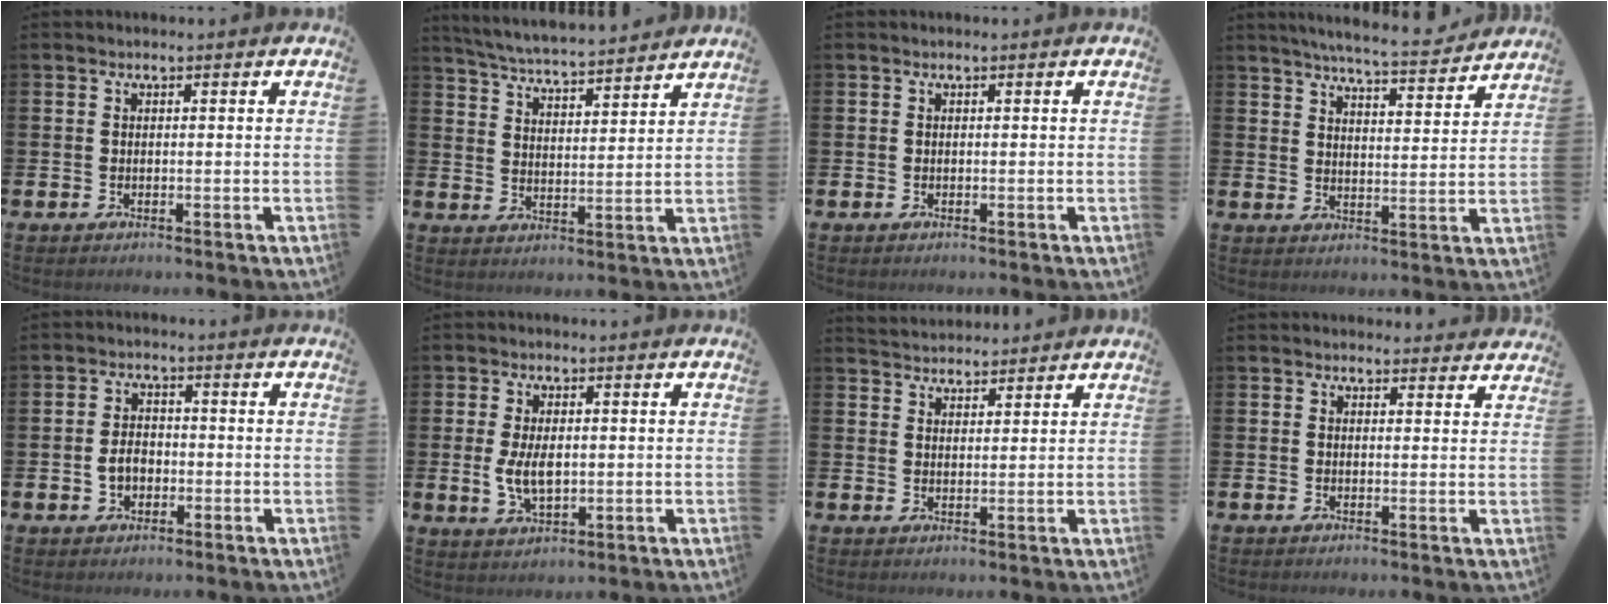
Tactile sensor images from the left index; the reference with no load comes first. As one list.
[{"total": 5.6, "force": [5.5, 0.0, 0.7], "torque": [-0.039, -0.040, 0.097]}, {"total": 0.0}, {"total": 6.4, "force": [6.2, 0.0, 1.6], "torque": [-0.039, -0.042, 0.105]}, {"total": 3.1, "force": [-0.8, 2.3, 2.0], "torque": [-0.027, 0.002, -0.020]}, {"total": 4.9, "force": [0.2, 2.7, 4.1], "torque": [-0.077, 0.002, -0.002]}, {"total": 3.3, "force": [3.2, 0.8, -0.4], "torque": [0.002, -0.014, 0.059]}, {"total": 1.8, "force": [1.8, 0.4, -0.1], "torque": [0.008, -0.009, 0.031]}]